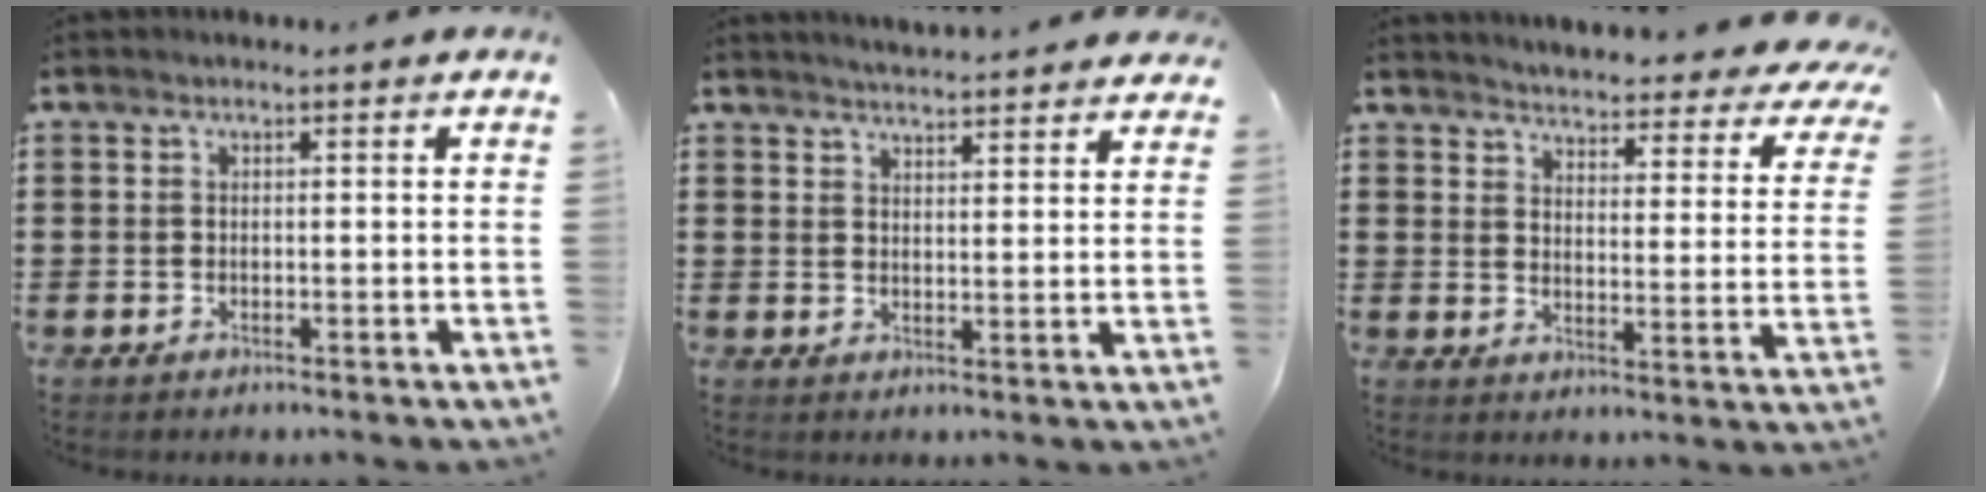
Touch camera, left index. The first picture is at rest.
{"total": 3.5, "force": [3.5, -0.3, 0.3], "torque": [-0.017, -0.015, 0.063]}
{"total": 3.8, "force": [3.7, -0.3, 0.7], "torque": [-0.028, -0.043, 0.057]}